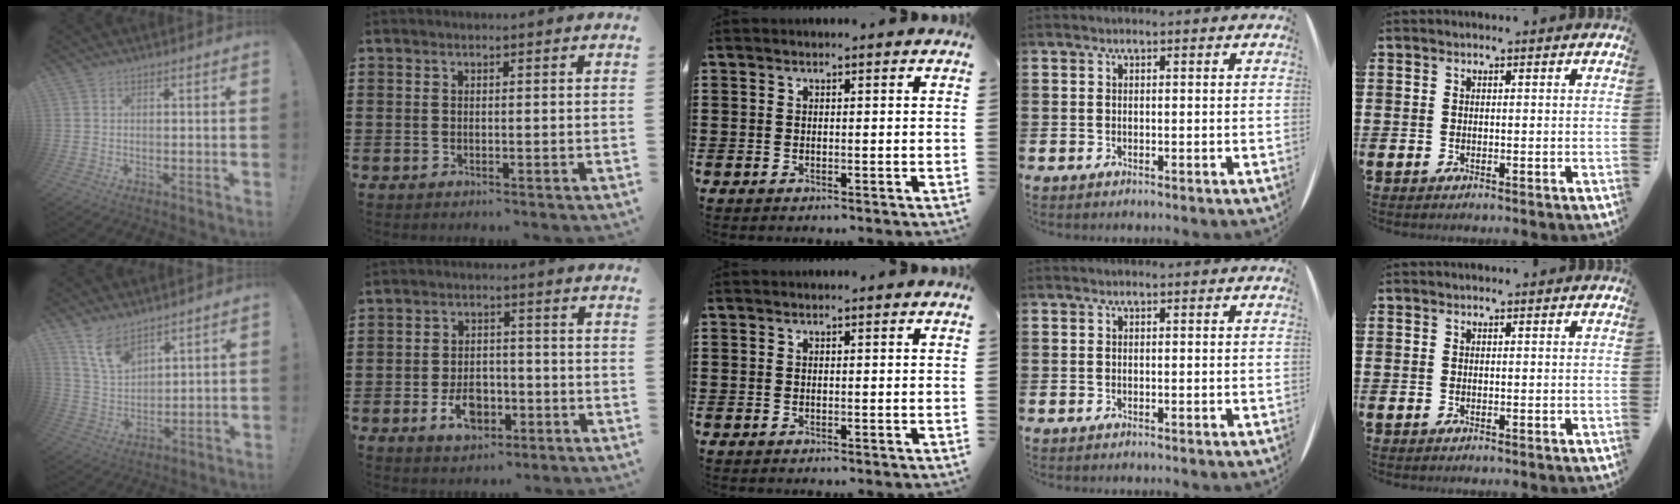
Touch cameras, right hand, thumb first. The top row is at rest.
{"thumb": {"total": 9.8, "force": [7.7, 4.8, 3.8], "torque": [-0.086, -0.044, 0.151]}, "index": {"total": 5.5, "force": [-2.2, 3.6, 3.5], "torque": [-0.052, 0.003, -0.043]}}